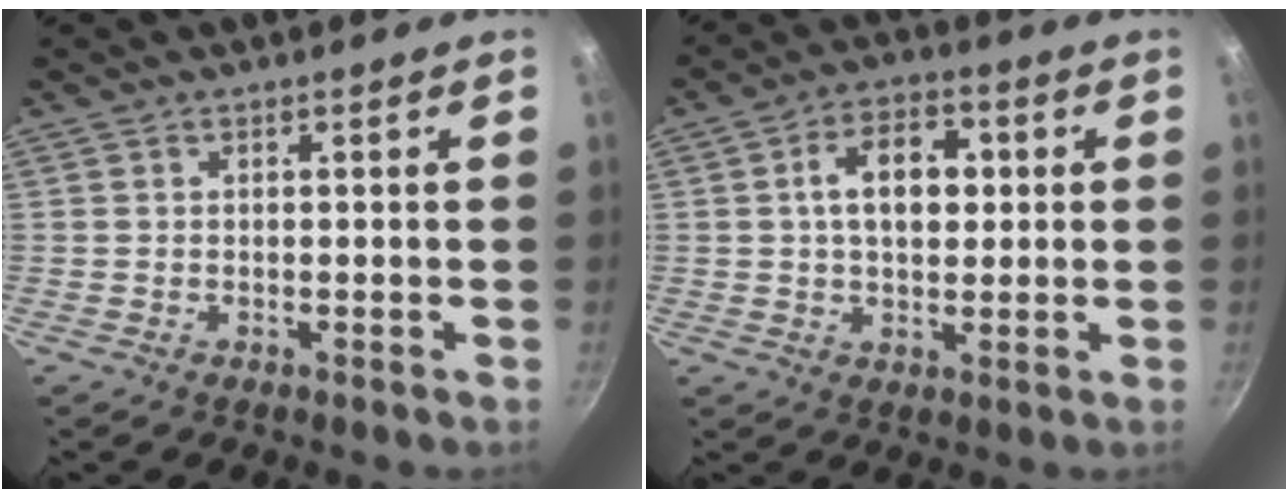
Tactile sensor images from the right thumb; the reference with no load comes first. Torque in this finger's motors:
{"motor_torque": [-0.16, 0.30, 1.05, -0.16, 0.07]}